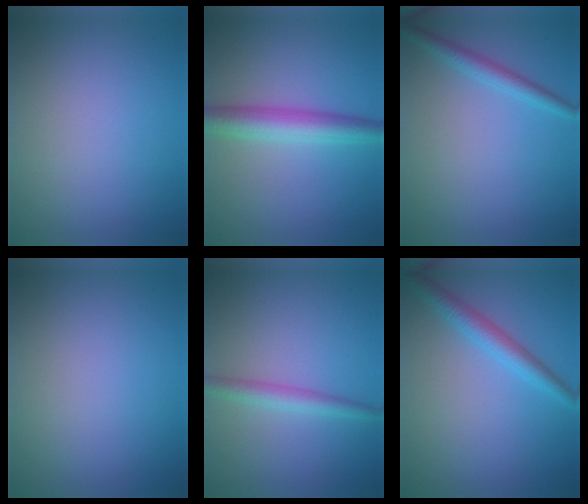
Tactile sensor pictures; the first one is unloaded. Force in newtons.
{"total": 4.6, "press": 4.5, "slide": 0.1}
{"total": 2.0, "press": 2.0, "slide": 0.1}
{"total": 0.0}
{"total": 2.2, "press": 2.2, "slide": 0.1}
{"total": 2.7, "press": 2.7, "slide": 0.1}